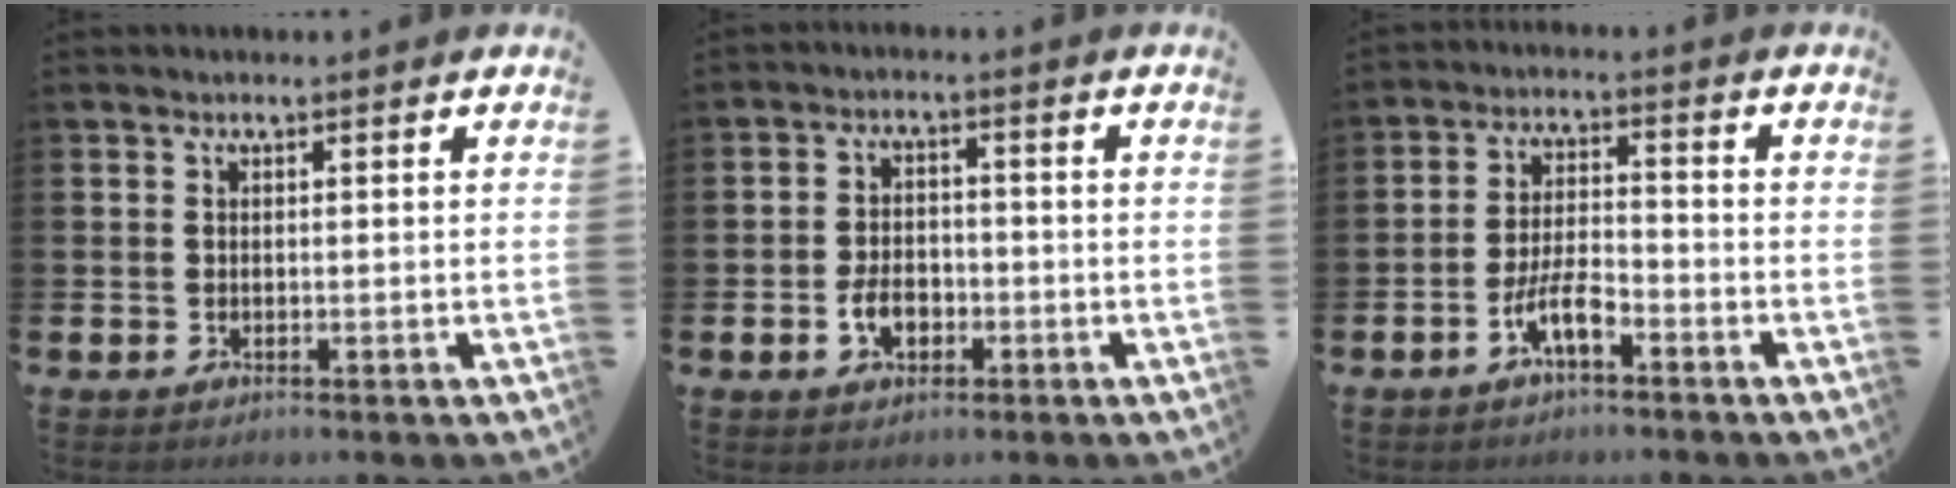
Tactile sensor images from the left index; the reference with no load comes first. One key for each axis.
{"total": 4.0, "fx": -1.5, "fy": 2.7, "fz": 2.5, "tx": -0.032, "ty": -0.001, "tz": -0.032}
{"total": 5.0, "fx": -2.9, "fy": 1.5, "fz": 3.8, "tx": -0.084, "ty": 0.005, "tz": -0.059}